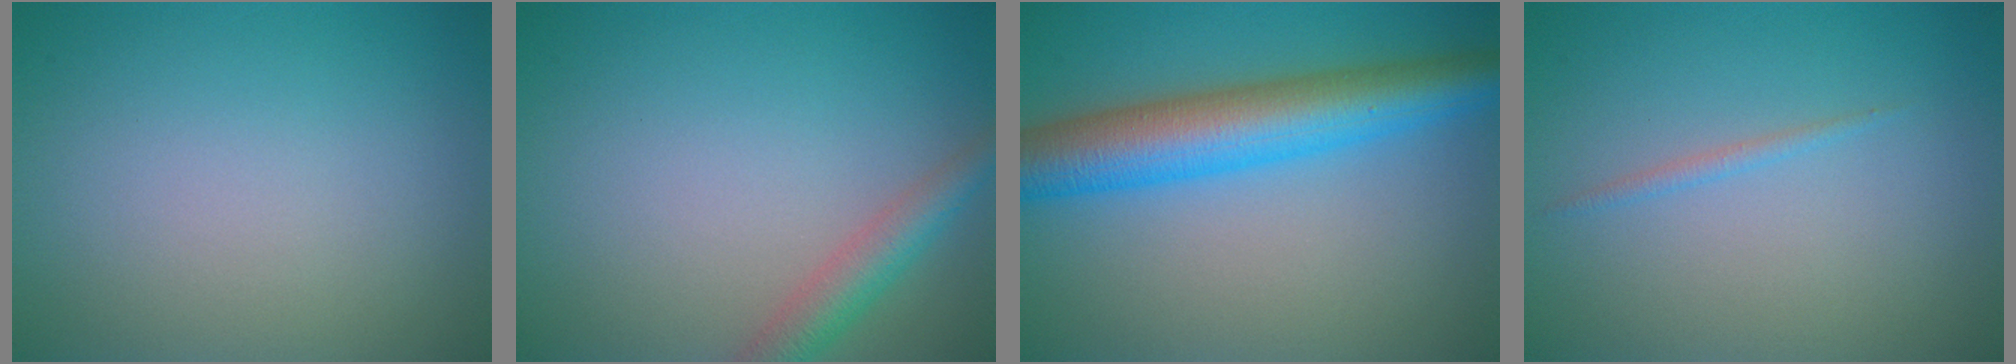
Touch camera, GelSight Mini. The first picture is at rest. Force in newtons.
{"total": 3.0, "press": 3.0, "slide": 0.1}
{"total": 8.2, "press": 8.2, "slide": 0.1}
{"total": 0.8, "press": 0.8, "slide": 0.1}